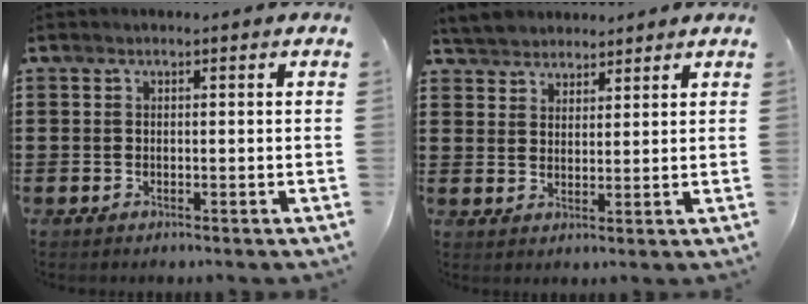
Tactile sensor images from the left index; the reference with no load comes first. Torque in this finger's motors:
{"motor_torque": [1.82, 0.32, 0.38, 0.03]}